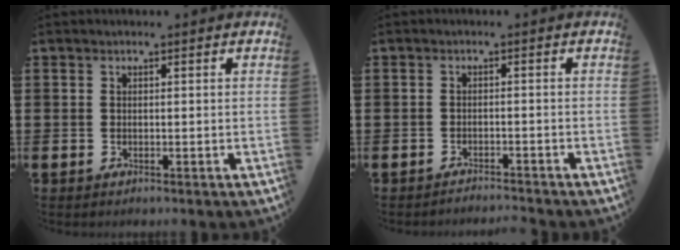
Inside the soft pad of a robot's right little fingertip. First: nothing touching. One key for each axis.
{"total": 1.4, "fx": -1.4, "fy": -0.2, "fz": -0.1, "tx": -0.001, "ty": 0.004, "tz": -0.029}